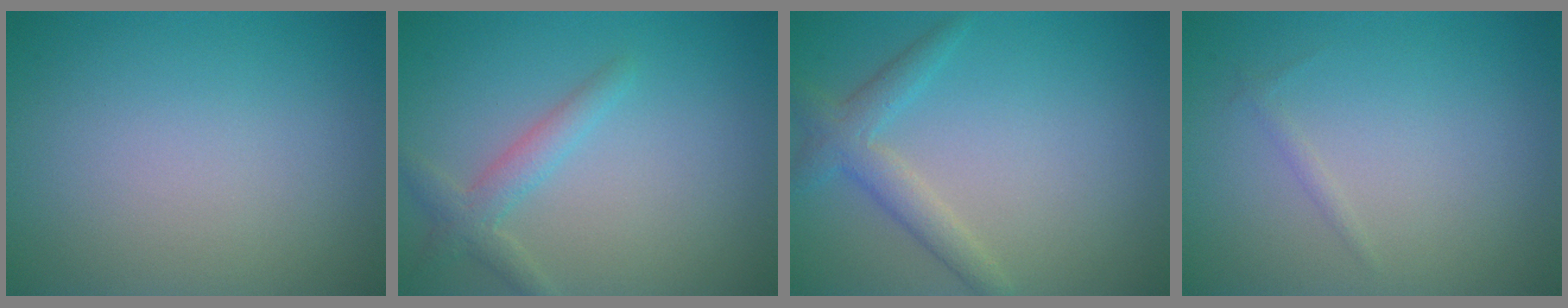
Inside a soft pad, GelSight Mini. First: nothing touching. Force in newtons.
{"total": 2.3, "press": 2.3, "slide": 0.0}
{"total": 2.8, "press": 2.8, "slide": 0.1}
{"total": 0.5, "press": 0.5, "slide": 0.0}